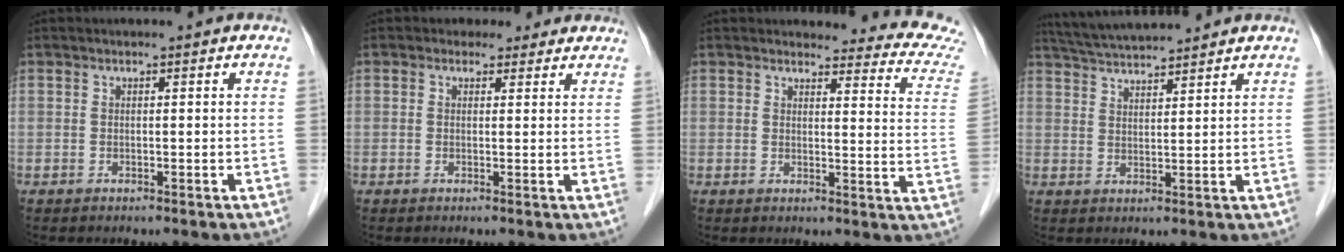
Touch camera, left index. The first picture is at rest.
{"total": 3.7, "force": [2.8, 2.4, 0.1], "torque": [0.009, 0.009, 0.024]}
{"total": 13.3, "force": [13.1, 1.1, 2.1], "torque": [0.009, -0.090, 0.105]}
{"total": 8.7, "force": [8.2, 0.2, 3.0], "torque": [-0.061, 0.030, 0.139]}